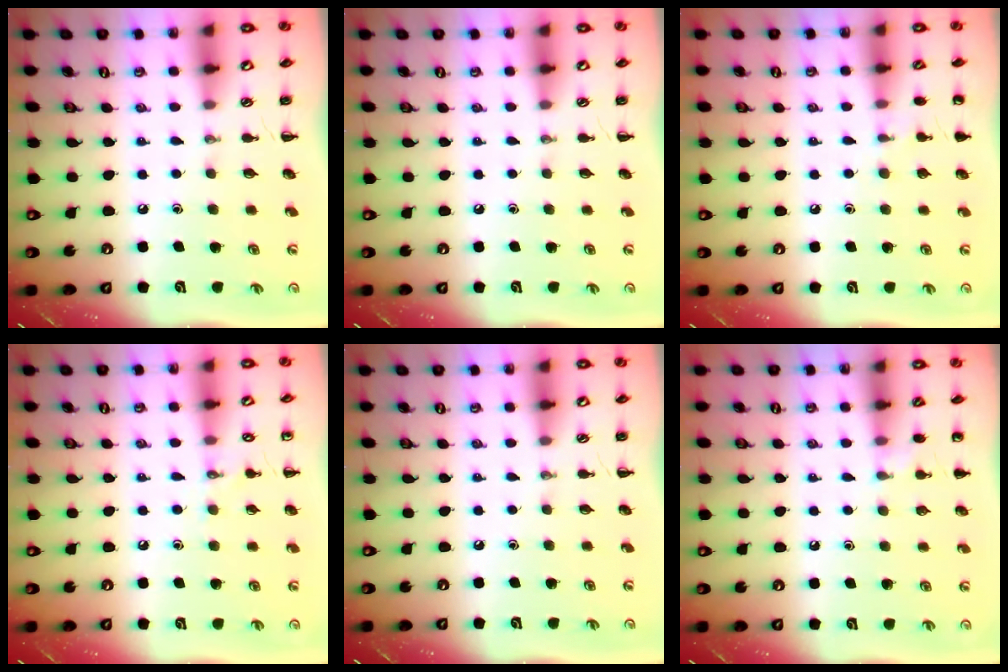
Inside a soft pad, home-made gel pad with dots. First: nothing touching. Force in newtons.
{"total": 0.0}
{"total": 6.4, "press": 6.1, "slide": 1.7}
{"total": 7.2, "press": 6.8, "slide": 2.1}
{"total": 0.0}
{"total": 5.5, "press": 5.3, "slide": 1.6}